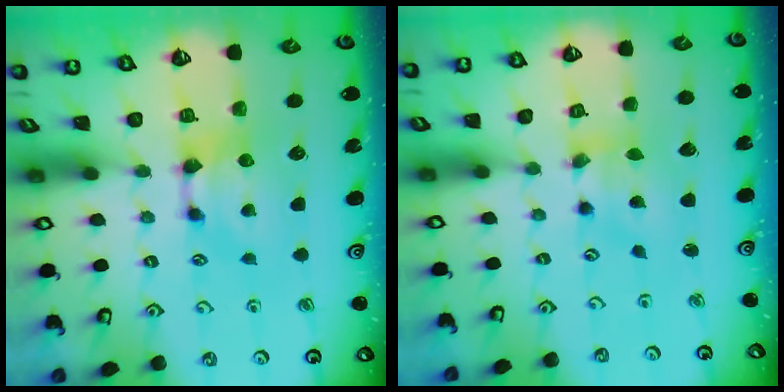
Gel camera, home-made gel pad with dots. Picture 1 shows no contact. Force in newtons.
{"total": 2.0, "press": 1.3, "slide": 1.5}